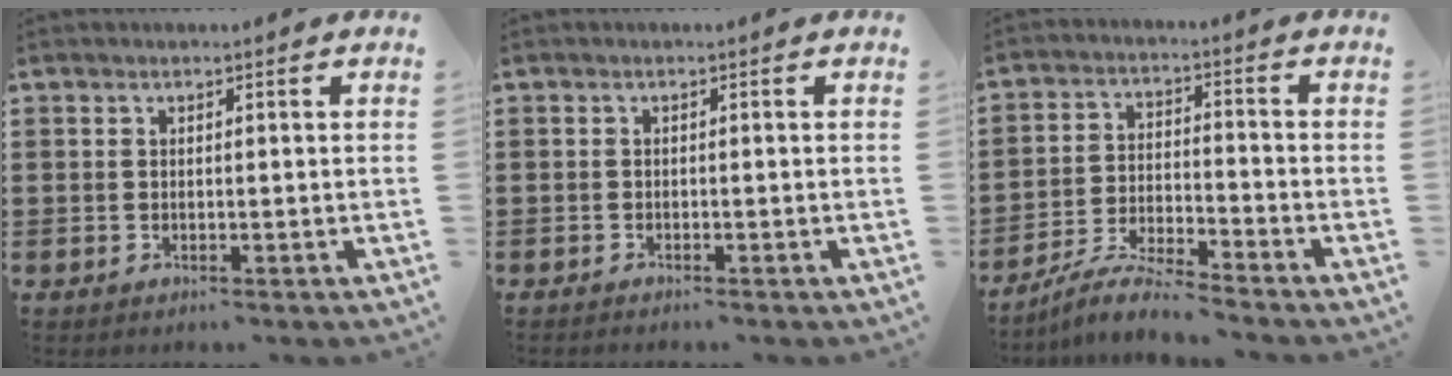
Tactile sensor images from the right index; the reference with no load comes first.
{"total": 0.6, "force": [-0.6, -0.1, 0.0], "torque": [0.000, -0.001, -0.013]}
{"total": 6.1, "force": [-5.8, -0.1, 1.8], "torque": [-0.050, -0.006, -0.116]}